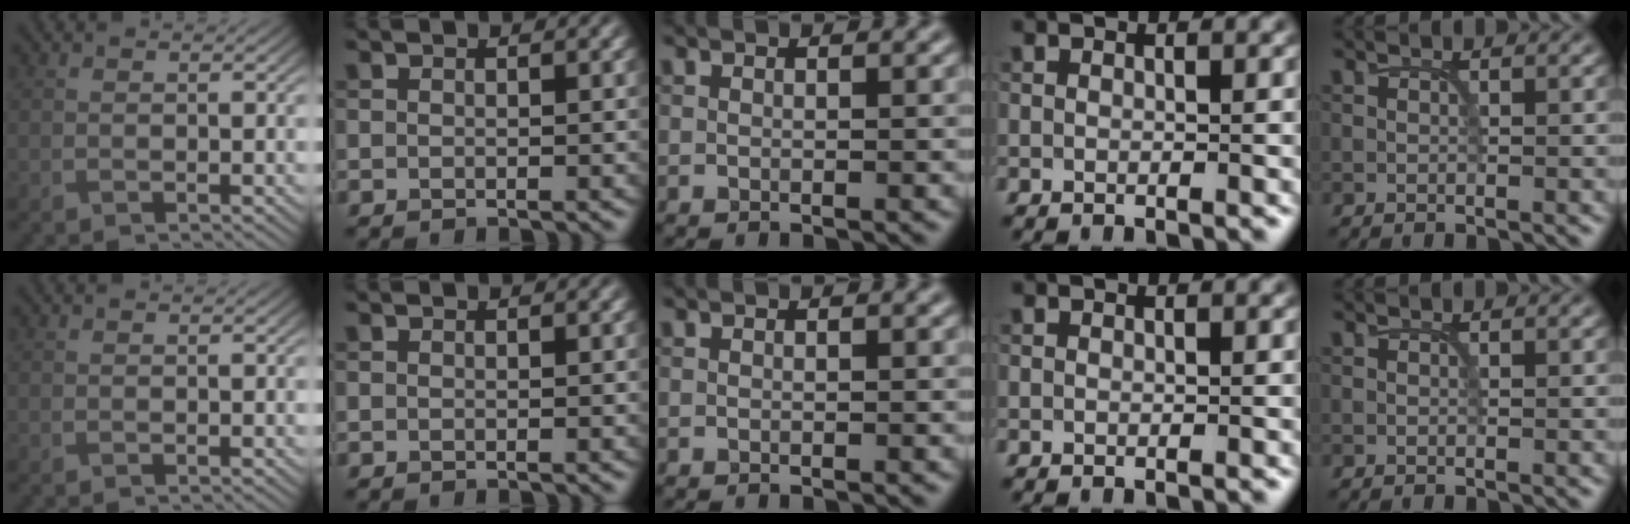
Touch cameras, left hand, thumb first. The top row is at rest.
{}